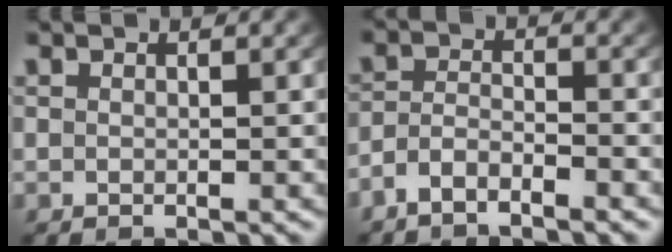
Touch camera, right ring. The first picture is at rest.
{"total": 3.2, "force": [-2.5, 1.5, 1.2], "torque": [-0.026, -0.007, -0.048]}